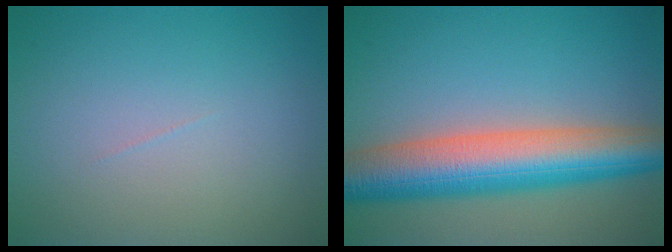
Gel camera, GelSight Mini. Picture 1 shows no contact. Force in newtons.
{"total": 9.8, "press": 9.8, "slide": 0.2}